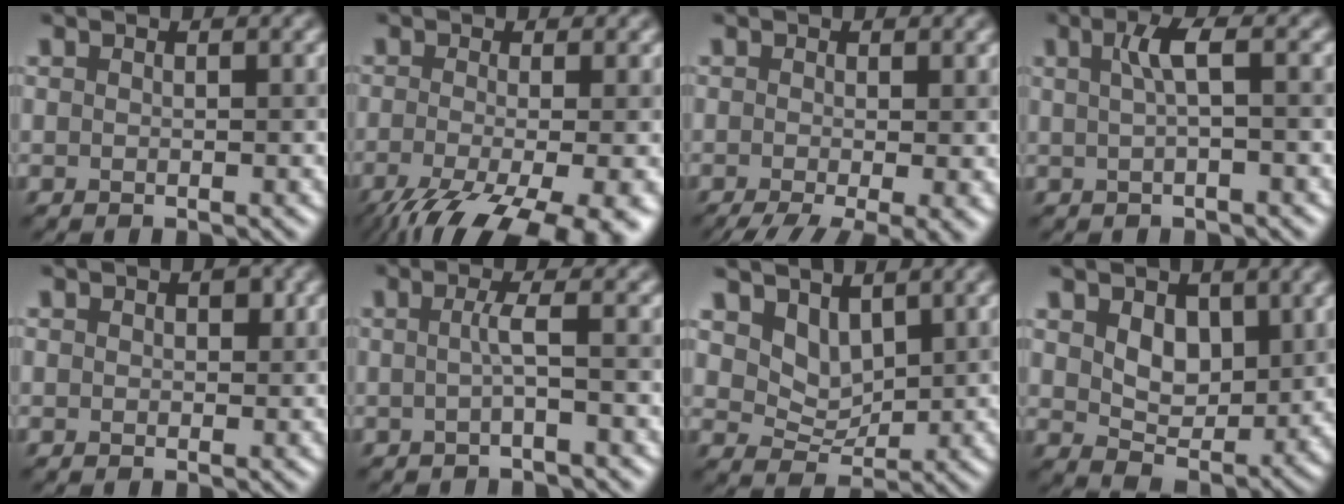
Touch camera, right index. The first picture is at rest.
{"total": 11.6, "force": [-5.9, 4.0, 9.1], "torque": [-0.149, -0.032, -0.082]}
{"total": 6.7, "force": [-2.9, 2.0, 5.7], "torque": [-0.086, -0.013, -0.038]}
{"total": 2.1, "force": [0.5, 0.4, 2.0], "torque": [-0.044, 0.008, 0.010]}
{"total": 0.8, "force": [0.5, 0.6, 0.1], "torque": [-0.006, 0.000, 0.009]}
{"total": 1.4, "force": [-0.2, 0.2, 1.4], "torque": [-0.033, -0.003, -0.005]}
{"total": 3.0, "force": [2.2, 1.9, 0.8], "torque": [-0.037, -0.018, 0.045]}
{"total": 4.4, "force": [1.6, 3.1, 2.7], "torque": [-0.061, -0.014, 0.036]}